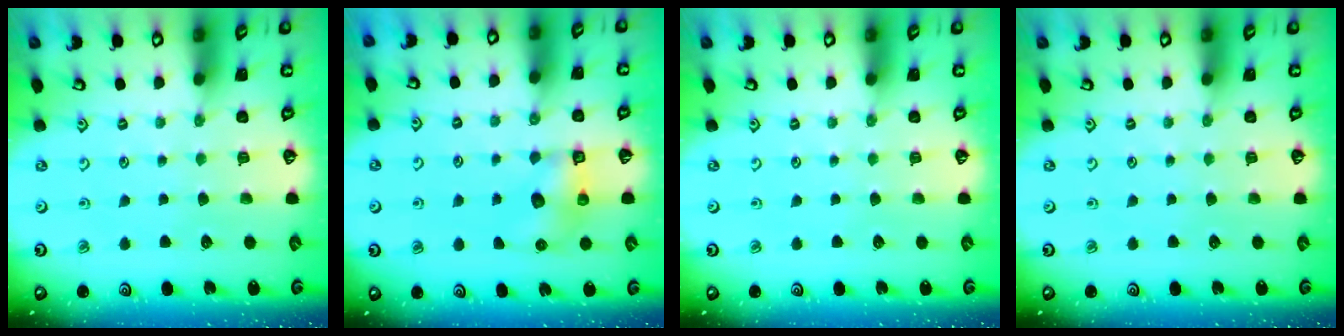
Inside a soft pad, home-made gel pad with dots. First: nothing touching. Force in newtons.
{"total": 6.6, "press": 6.6, "slide": 0.2}
{"total": 0.0}
{"total": 0.0}